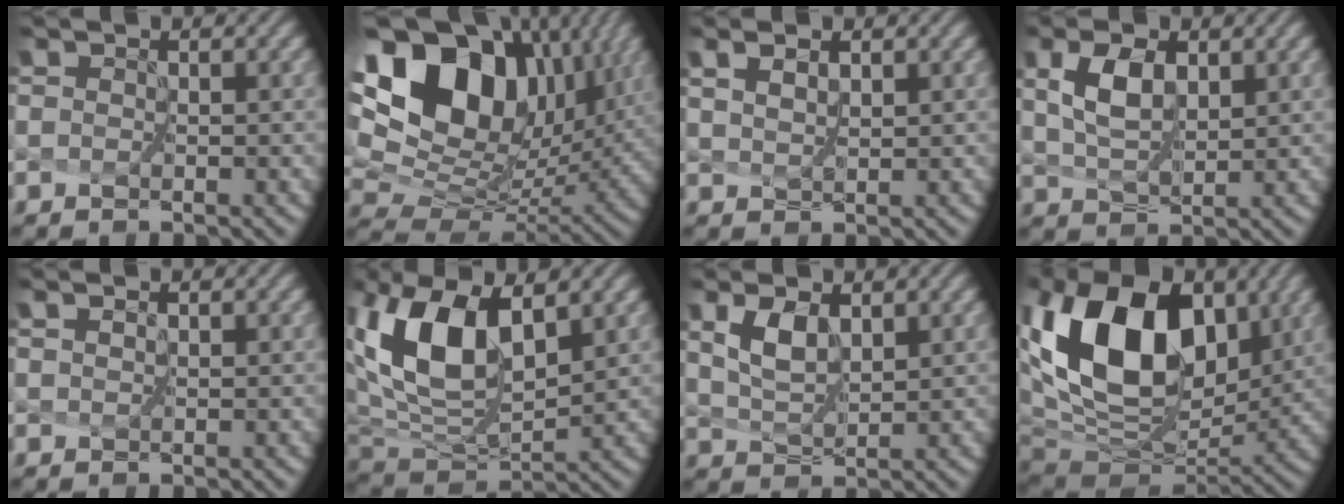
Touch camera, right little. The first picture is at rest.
{"total": 16.9, "force": [6.8, 10.8, 11.2], "torque": [-0.216, 0.038, 0.138]}
{"total": 1.6, "force": [1.4, 0.1, 0.7], "torque": [-0.014, 0.007, 0.031]}
{"total": 2.5, "force": [1.0, 1.0, 2.0], "torque": [-0.044, -0.004, 0.035]}
{"total": 0.0}
{"total": 8.7, "force": [3.3, 4.4, 6.7], "torque": [-0.148, -0.005, 0.078]}
{"total": 1.8, "force": [1.1, 0.4, 1.3], "torque": [-0.033, -0.005, 0.037]}
{"total": 15.1, "force": [4.4, 9.4, 10.9], "torque": [-0.210, 0.010, 0.089]}